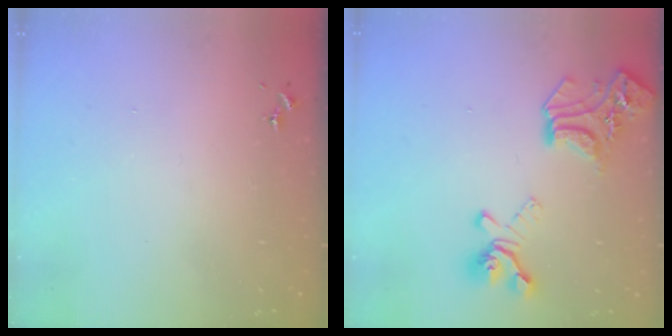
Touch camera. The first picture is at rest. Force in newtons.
{"total": 19.9, "press": 19.9, "slide": 1.2}